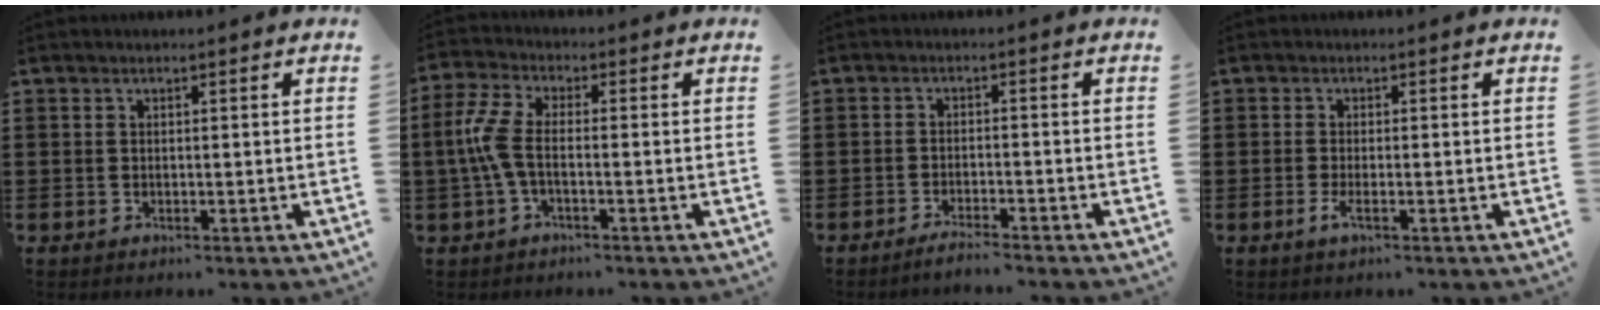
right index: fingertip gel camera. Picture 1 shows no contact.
{"total": 6.1, "force": [-0.8, 2.7, 5.4], "torque": [-0.140, -0.005, -0.026]}
{"total": 2.2, "force": [-2.1, -0.3, 0.6], "torque": [-0.011, 0.001, -0.040]}
{"total": 2.0, "force": [-0.9, 0.3, 1.8], "torque": [-0.046, -0.009, -0.020]}